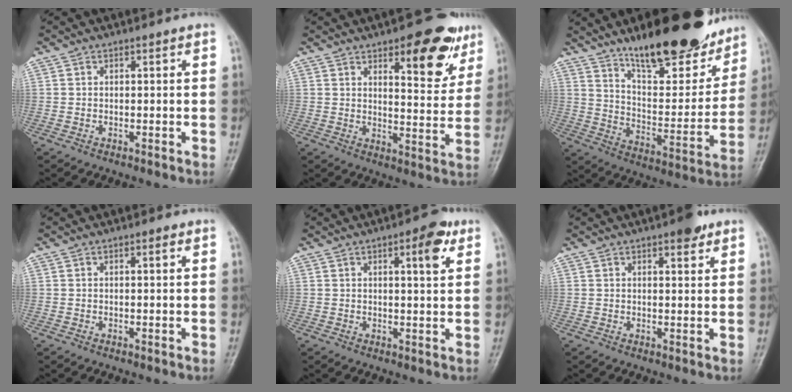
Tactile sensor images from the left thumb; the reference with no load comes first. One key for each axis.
{"total": 13.3, "fx": 7.4, "fy": 5.3, "fz": 9.7, "tx": -0.083, "ty": -0.038, "tz": 0.097}
{"total": 24.0, "fx": 17.2, "fy": 8.2, "fz": 14.6, "tx": -0.162, "ty": -0.085, "tz": 0.267}
{"total": 0.9, "fx": 0.4, "fy": 0.2, "fz": 0.7, "tx": -0.012, "ty": 0.000, "tz": 0.004}
{"total": 5.4, "fx": 2.6, "fy": 1.6, "fz": 4.5, "tx": -0.055, "ty": -0.008, "tz": 0.032}
{"total": 3.8, "fx": 2.5, "fy": 1.3, "fz": 2.6, "tx": -0.027, "ty": -0.011, "tz": 0.031}